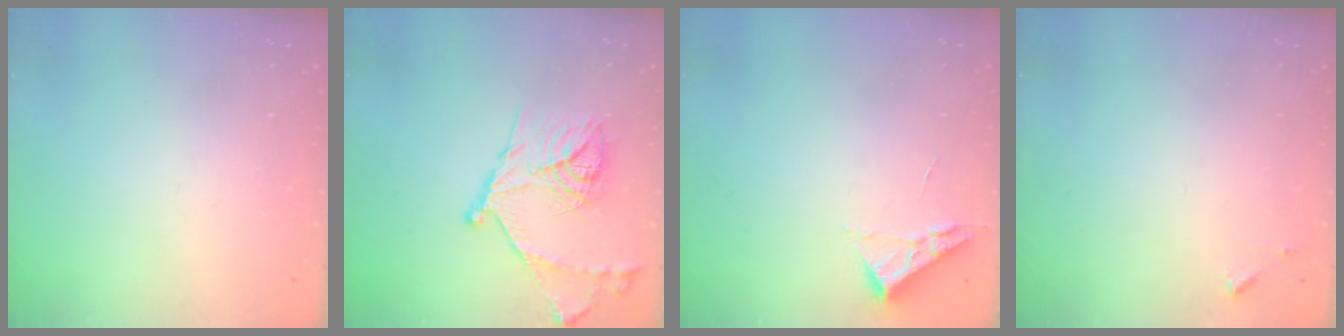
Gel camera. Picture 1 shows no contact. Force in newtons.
{"total": 18.4, "press": 18.4, "slide": 1.3}
{"total": 3.5, "press": 3.4, "slide": 0.5}
{"total": 4.5, "press": 4.4, "slide": 0.4}